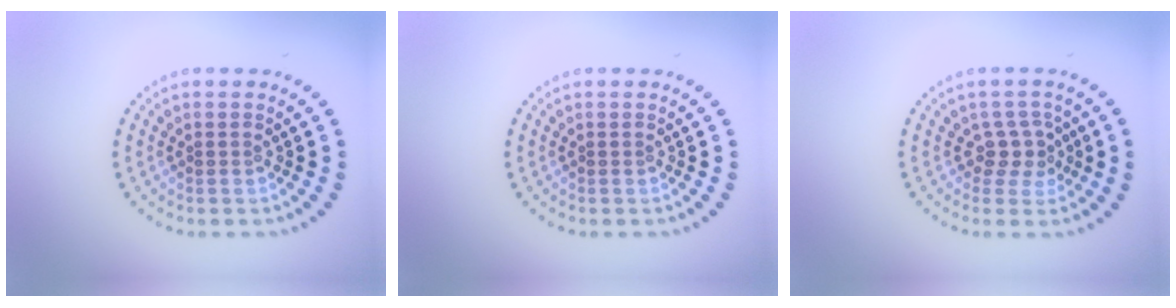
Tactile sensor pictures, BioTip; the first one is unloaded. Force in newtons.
{"total": 0.0}
{"total": 2.2, "press": 1.7, "slide": 1.4}